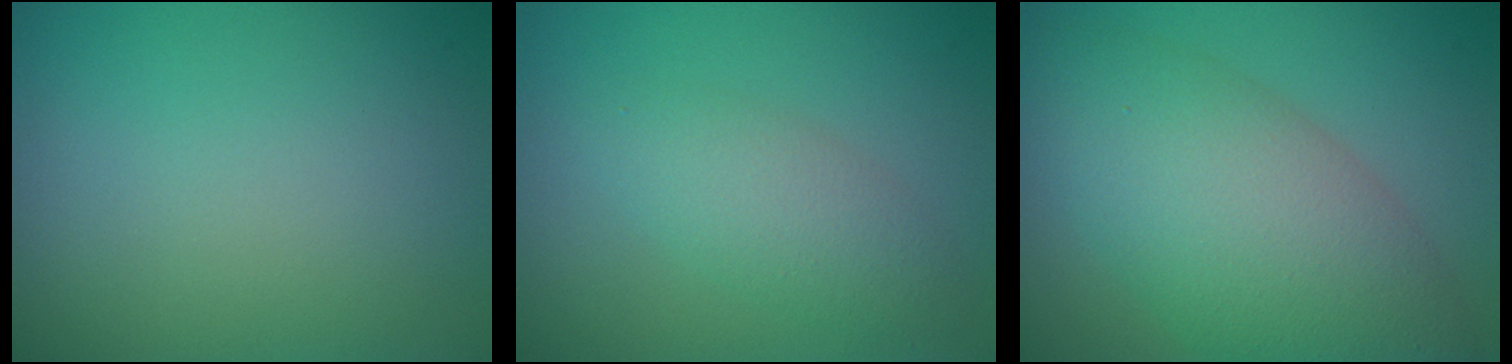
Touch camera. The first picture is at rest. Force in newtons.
{"total": 2.9, "press": 2.9, "slide": 0.1}
{"total": 8.5, "press": 8.5, "slide": 0.0}